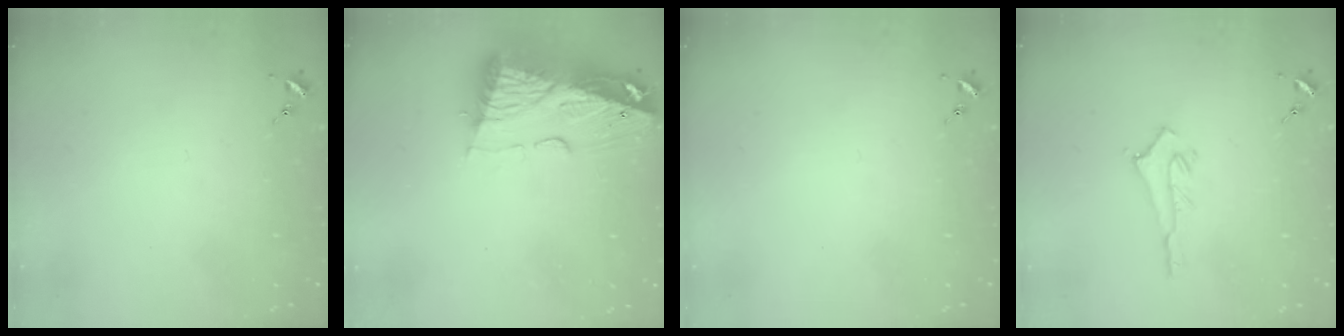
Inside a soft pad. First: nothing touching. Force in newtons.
{"total": 12.6, "press": 12.5, "slide": 1.4}
{"total": 0.0}
{"total": 2.9, "press": 2.9, "slide": 0.3}